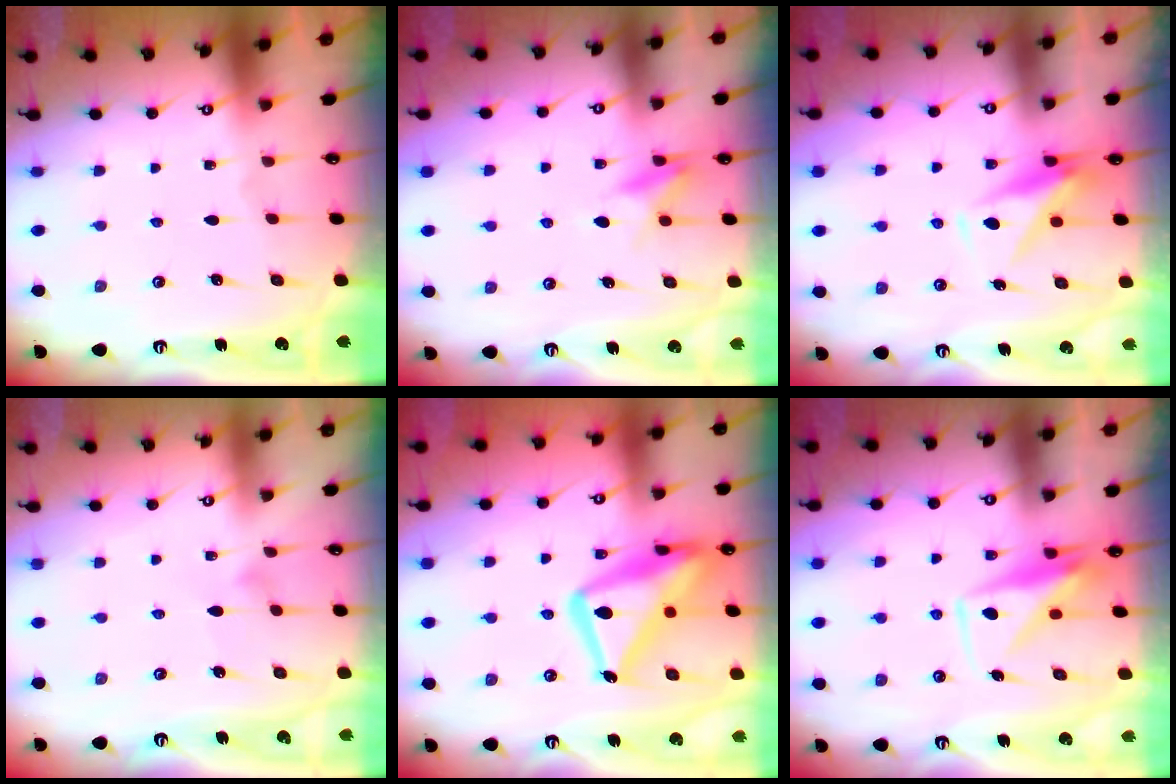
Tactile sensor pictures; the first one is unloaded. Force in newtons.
{"total": 8.7, "press": 8.6, "slide": 1.2}
{"total": 8.1, "press": 8.0, "slide": 1.2}
{"total": 3.3, "press": 3.3, "slide": 0.1}
{"total": 20.5, "press": 20.5, "slide": 1.8}
{"total": 9.6, "press": 9.6, "slide": 0.3}